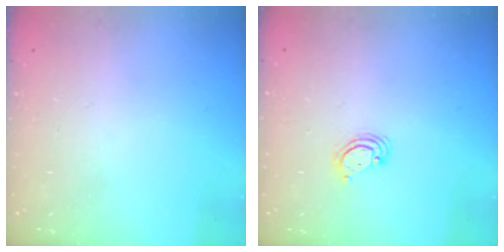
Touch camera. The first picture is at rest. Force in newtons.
{"total": 4.2, "press": 4.2, "slide": 0.4}